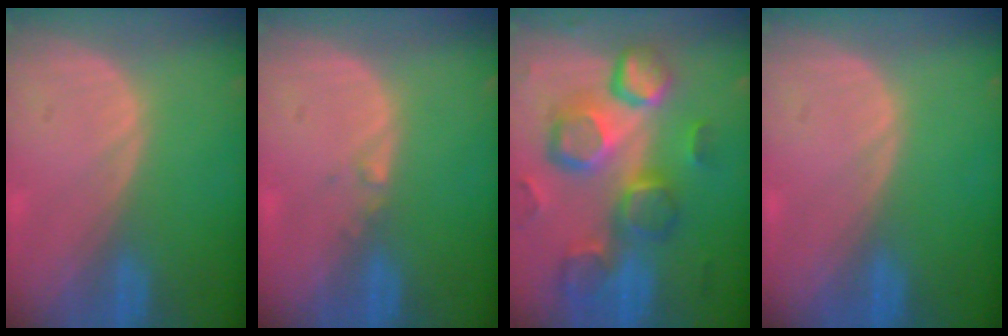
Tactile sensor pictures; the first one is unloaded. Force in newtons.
{"total": 0.7, "press": 0.6, "slide": 0.4}
{"total": 12.9, "press": 11.3, "slide": 6.3}
{"total": 0.0}